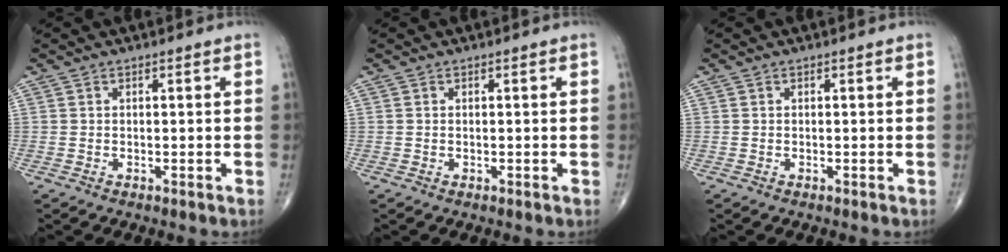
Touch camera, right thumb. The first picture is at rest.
{"total": 0.0}
{"total": 0.0}